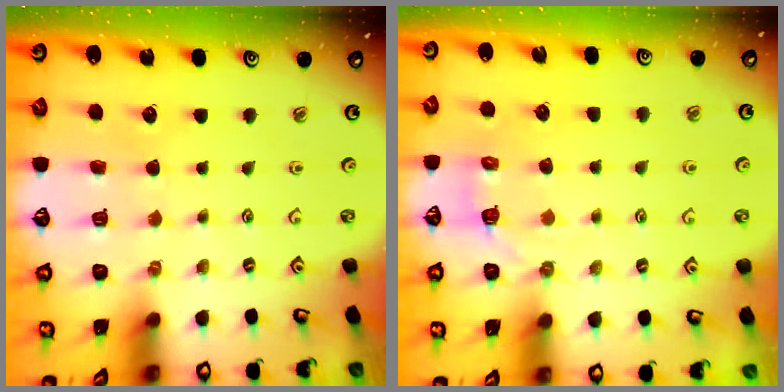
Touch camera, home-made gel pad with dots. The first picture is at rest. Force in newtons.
{"total": 3.6, "press": 3.1, "slide": 1.9}